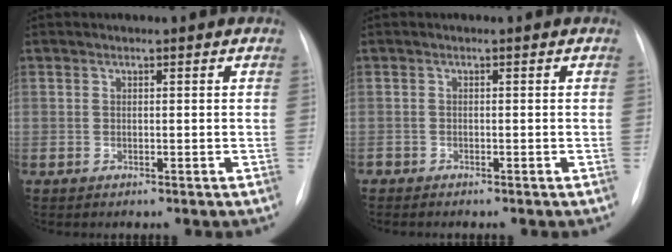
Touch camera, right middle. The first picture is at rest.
{"total": 1.1, "force": [-1.1, 0.4, 0.2], "torque": [-0.005, -0.001, -0.018]}